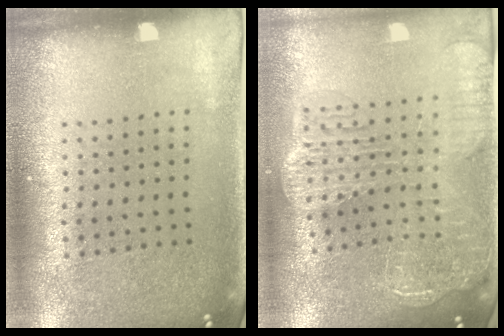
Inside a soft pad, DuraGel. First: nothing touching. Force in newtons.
{"total": 2.8, "press": 2.3, "slide": 1.5}